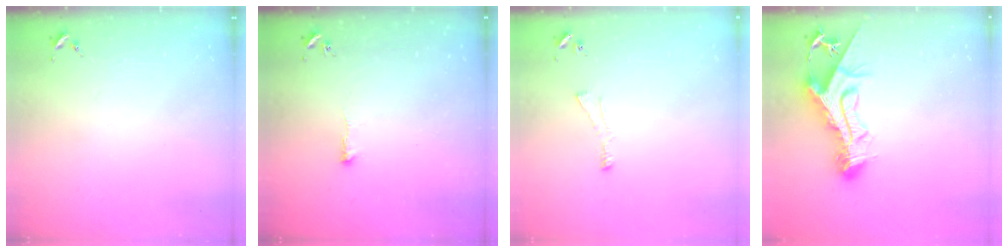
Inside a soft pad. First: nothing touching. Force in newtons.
{"total": 2.4, "press": 2.4, "slide": 0.4}
{"total": 3.4, "press": 3.4, "slide": 0.4}
{"total": 13.9, "press": 13.9, "slide": 1.2}